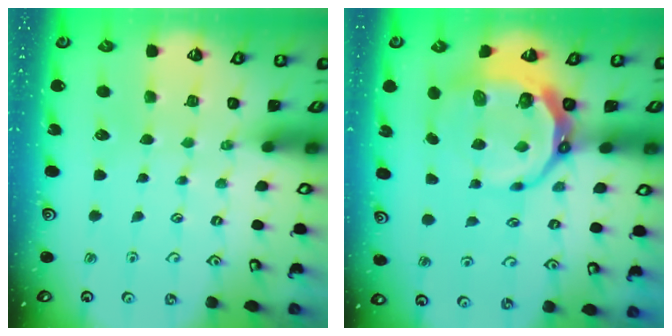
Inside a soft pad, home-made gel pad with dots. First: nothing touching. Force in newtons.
{"total": 11.0, "press": 10.1, "slide": 4.2}